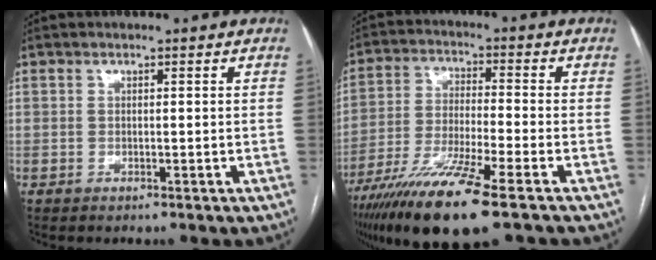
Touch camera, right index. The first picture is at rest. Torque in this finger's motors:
{"motor_torque": [1.01, -0.99, 1.05, 0.21]}